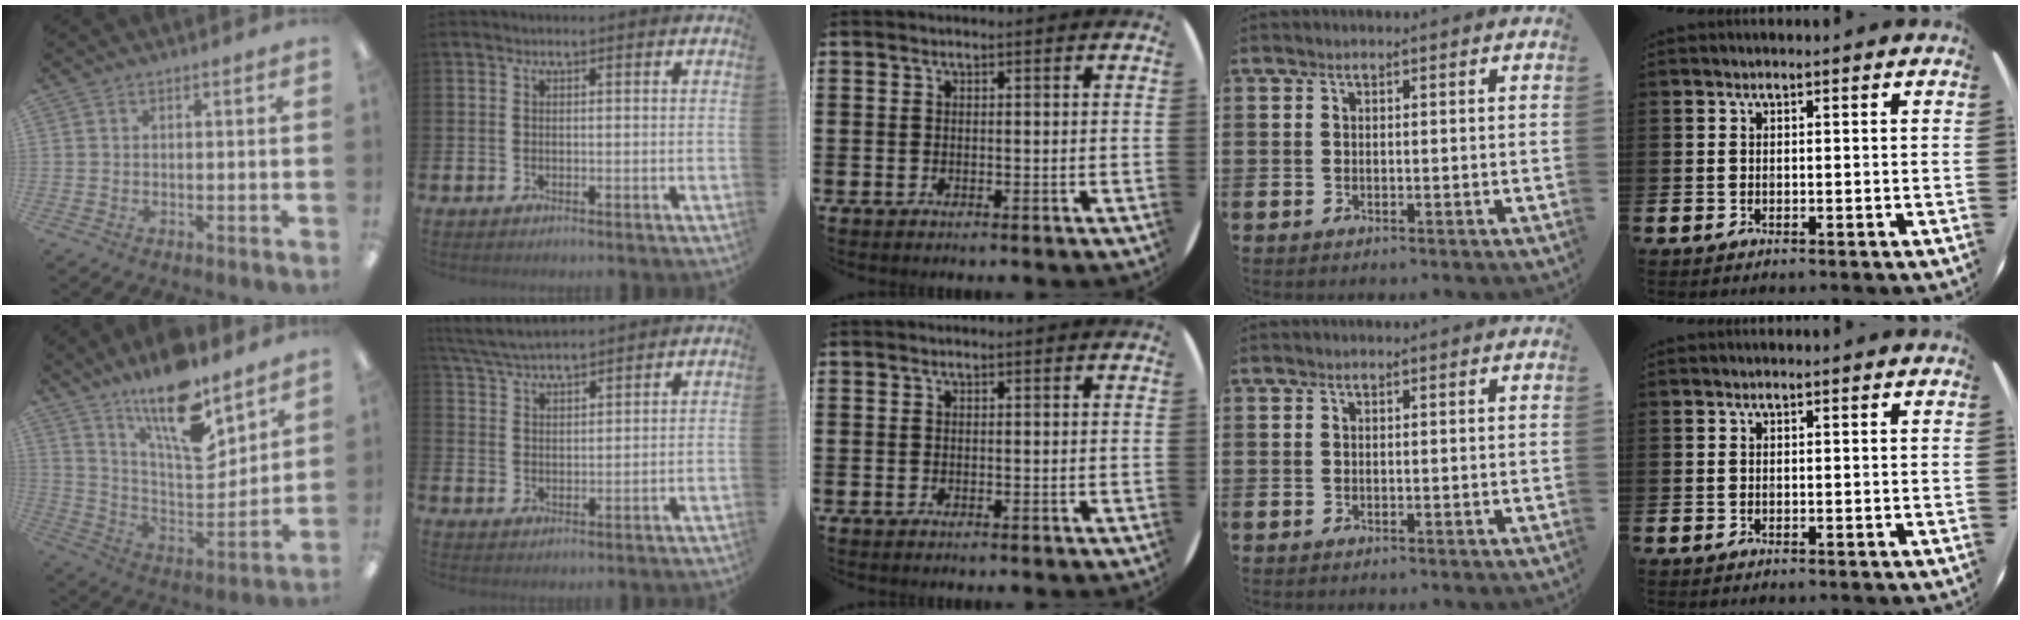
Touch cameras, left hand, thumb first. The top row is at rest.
{"thumb": {"total": 18.3, "force": [13.1, 5.9, 11.3], "torque": [-0.192, -0.092, 0.223]}, "index": {"total": 5.2, "force": [5.1, 0.6, 1.0], "torque": [-0.039, -0.023, 0.092]}}